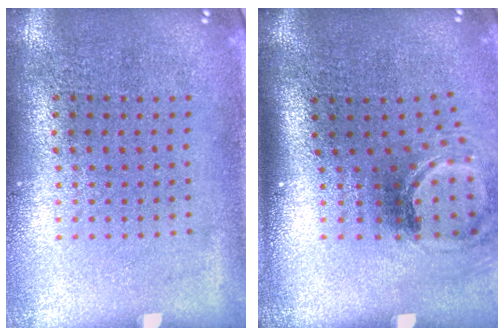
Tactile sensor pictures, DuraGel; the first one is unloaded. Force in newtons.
{"total": 2.0, "press": 1.3, "slide": 1.6}